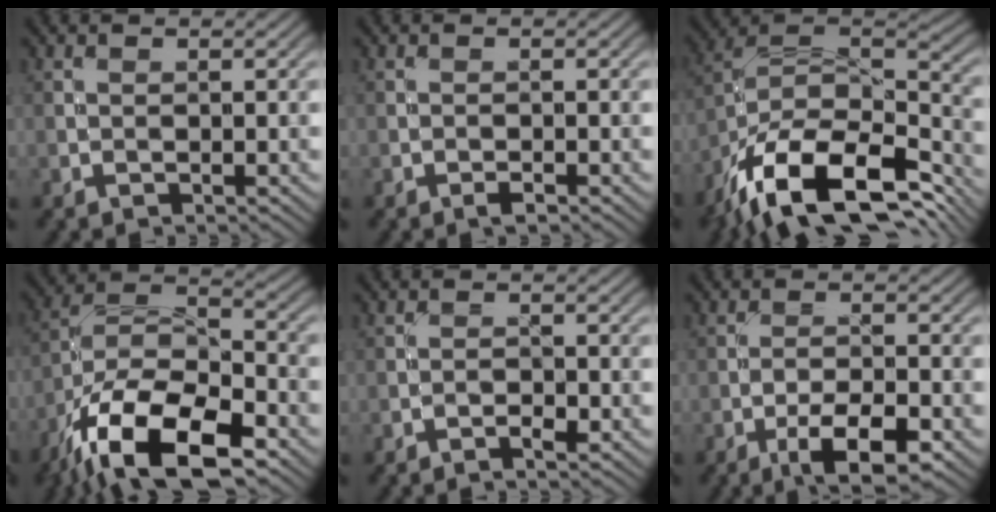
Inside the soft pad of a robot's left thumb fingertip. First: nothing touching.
{"total": 0.8, "force": [-0.6, 0.1, 0.5], "torque": [-0.009, 0.001, -0.012]}
{"total": 17.8, "force": [-10.8, 8.3, 11.4], "torque": [-0.252, -0.029, -0.178]}
{"total": 16.2, "force": [-9.9, 6.8, 10.9], "torque": [-0.214, -0.020, -0.189]}
{"total": 1.1, "force": [-0.9, 0.2, 0.7], "torque": [-0.013, 0.002, -0.019]}
{"total": 6.3, "force": [-3.6, 1.8, 4.8], "torque": [-0.084, 0.002, -0.061]}